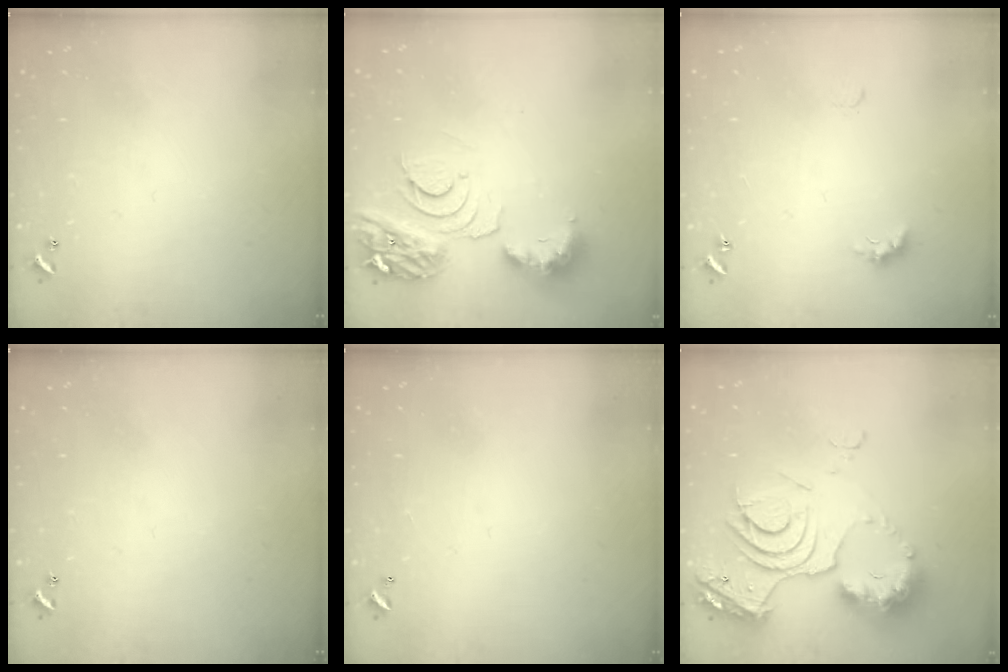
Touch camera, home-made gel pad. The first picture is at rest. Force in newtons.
{"total": 10.1, "press": 10.0, "slide": 1.2}
{"total": 2.8, "press": 2.7, "slide": 0.6}
{"total": 0.0}
{"total": 2.8, "press": 2.8, "slide": 0.1}
{"total": 15.1, "press": 15.0, "slide": 1.3}